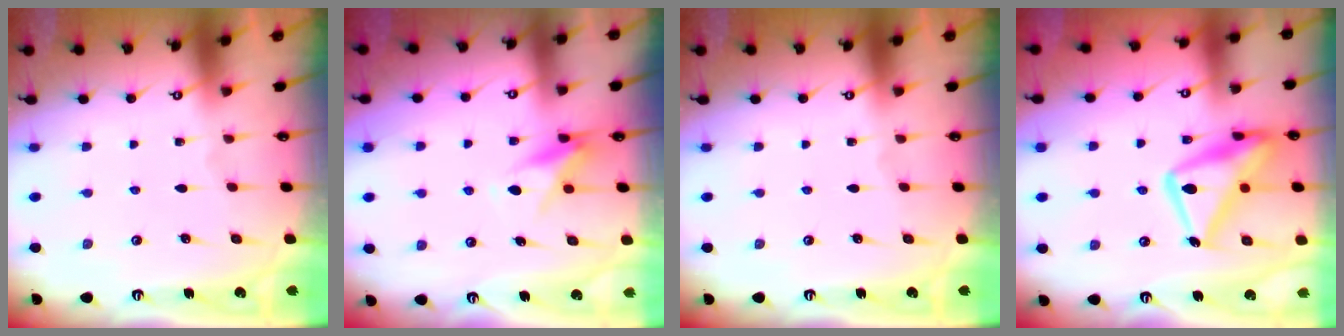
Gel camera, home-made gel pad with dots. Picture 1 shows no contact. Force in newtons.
{"total": 6.8, "press": 6.7, "slide": 0.7}
{"total": 0.0}
{"total": 18.3, "press": 18.2, "slide": 1.5}